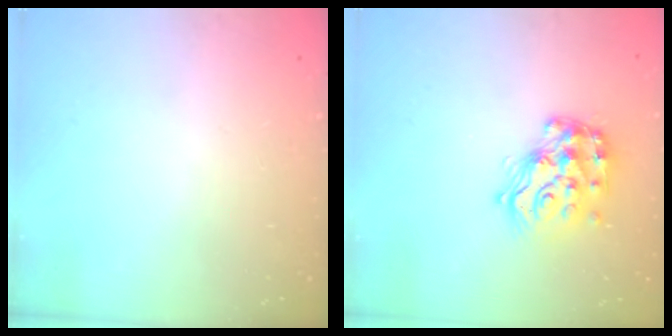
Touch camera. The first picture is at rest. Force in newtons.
{"total": 17.0, "press": 17.0, "slide": 1.2}